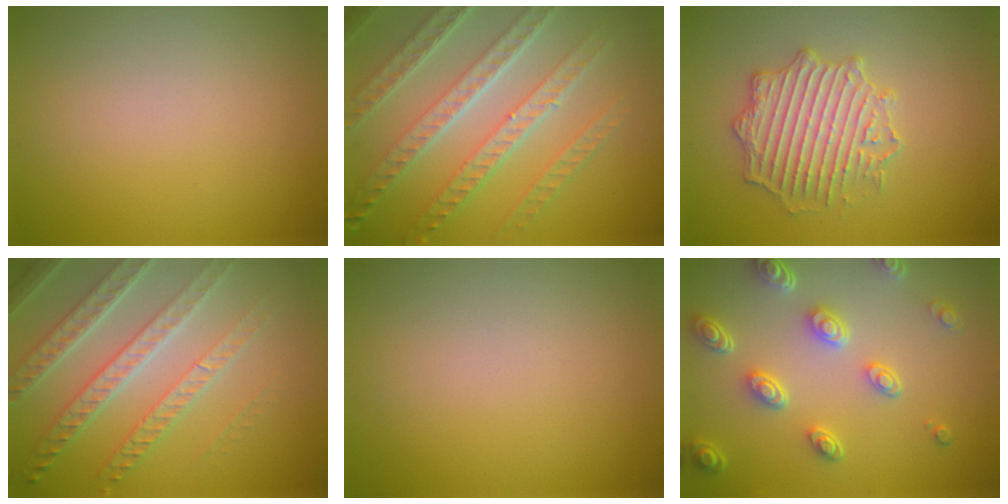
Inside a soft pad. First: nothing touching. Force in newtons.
{"total": 8.0, "press": 5.5, "slide": 5.9}
{"total": 4.1, "press": 4.1, "slide": 0.3}
{"total": 7.2, "press": 5.1, "slide": 5.1}
{"total": 0.0}
{"total": 5.0, "press": 3.7, "slide": 3.3}